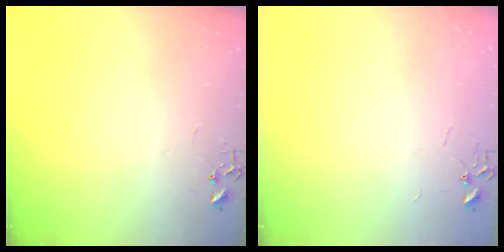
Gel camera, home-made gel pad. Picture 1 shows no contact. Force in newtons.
{"total": 1.8, "press": 1.8, "slide": 0.2}